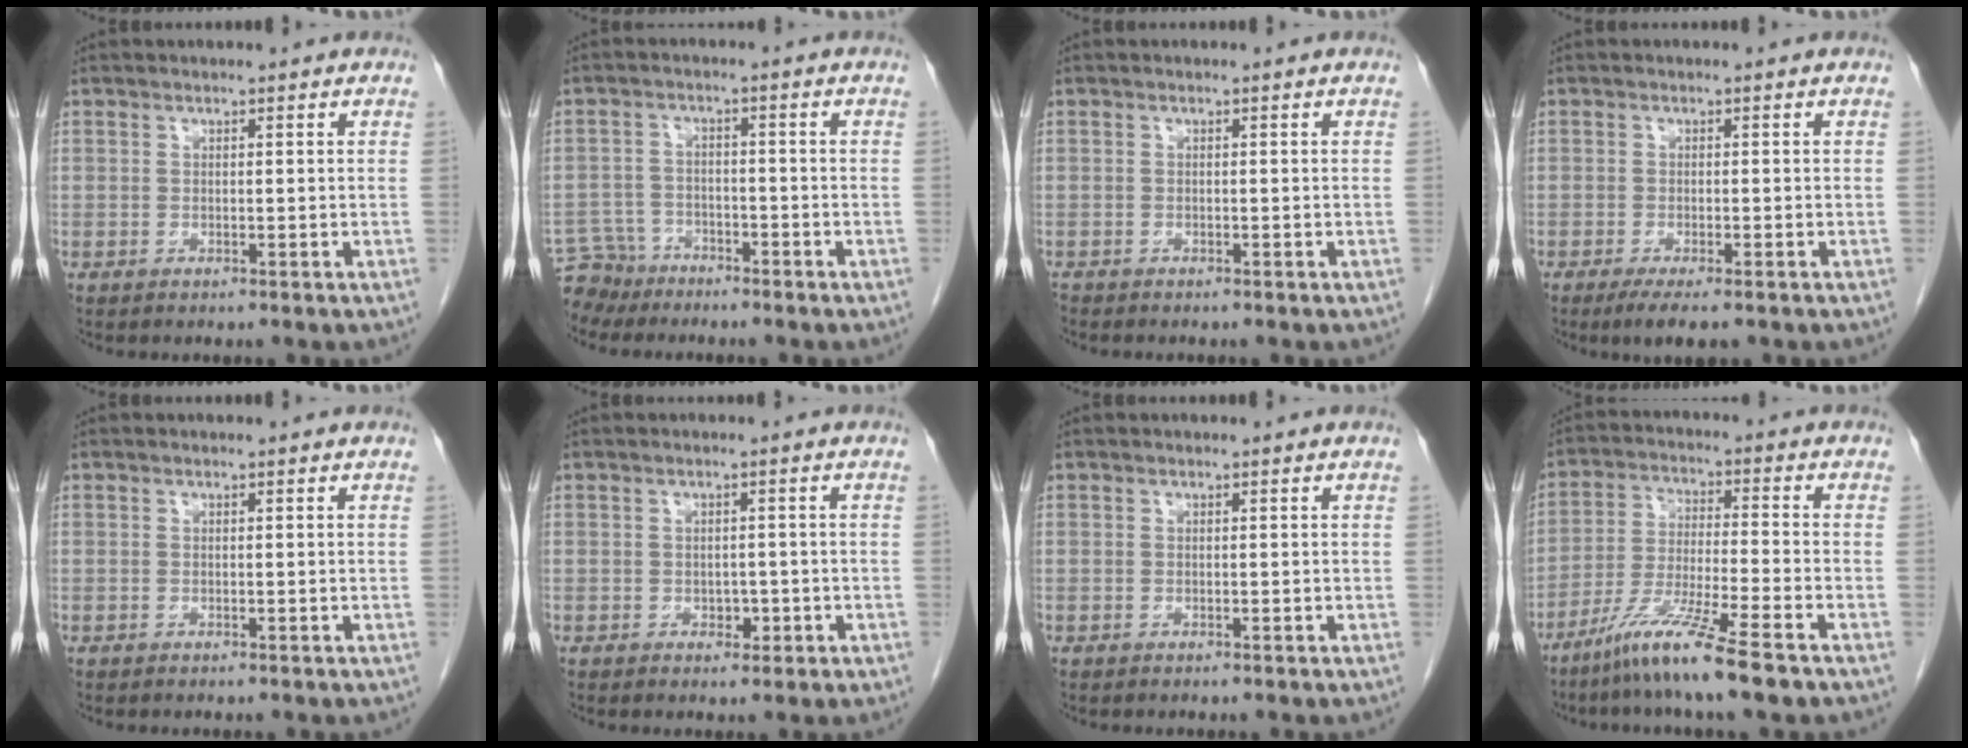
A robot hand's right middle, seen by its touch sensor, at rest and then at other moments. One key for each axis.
{"total": 5.2, "fx": -4.6, "fy": 2.5, "fz": -0.4, "tx": 0.009, "ty": -0.003, "tz": -0.085}
{"total": 0.9, "fx": -0.8, "fy": 0.3, "fz": 0.1, "tx": -0.008, "ty": -0.001, "tz": -0.015}
{"total": 4.2, "fx": -2.9, "fy": 0.7, "fz": 3.0, "tx": -0.043, "ty": -0.011, "tz": -0.042}
{"total": 0.0}
{"total": 1.8, "fx": -0.6, "fy": 1.3, "fz": 1.1, "tx": -0.013, "ty": 0.004, "tz": -0.001}
{"total": 0.0}
{"total": 9.7, "fx": -6.6, "fy": -1.1, "fz": 7.0, "tx": -0.141, "ty": -0.036, "tz": -0.131}